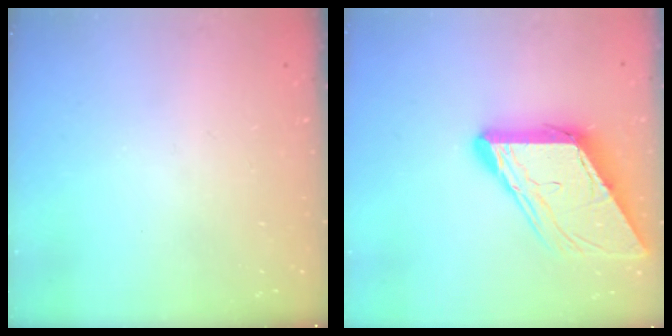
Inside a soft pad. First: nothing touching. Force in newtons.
{"total": 12.0, "press": 12.0, "slide": 1.2}